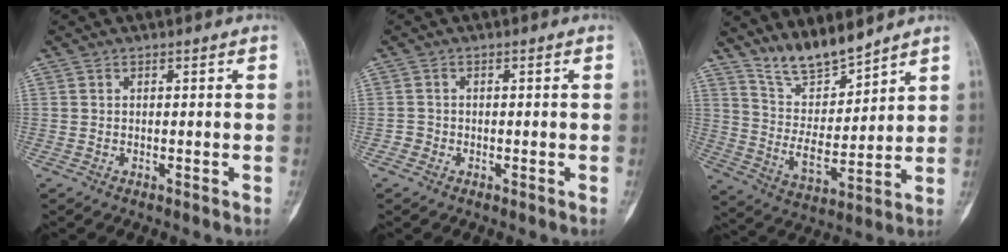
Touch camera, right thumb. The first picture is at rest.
{"total": 1.1, "force": [-0.6, 0.9, -0.1], "torque": [0.008, 0.005, -0.015]}
{"total": 9.7, "force": [8.7, 2.0, 3.7], "torque": [-0.050, -0.074, 0.176]}